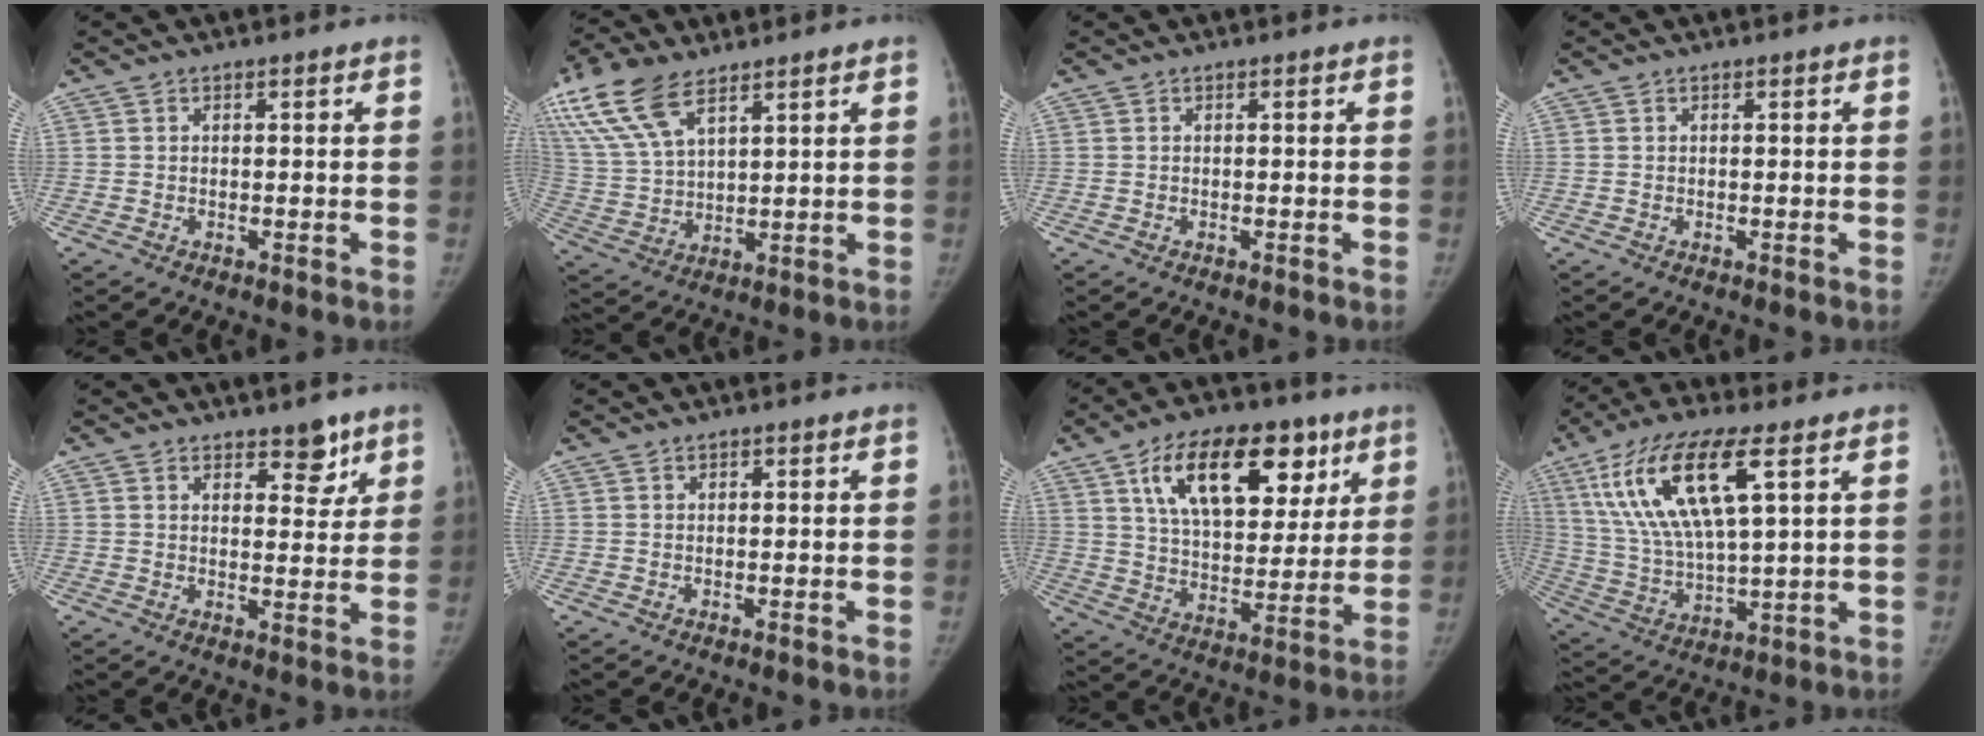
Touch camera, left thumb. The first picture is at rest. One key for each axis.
{"total": 16.9, "fx": 10.3, "fy": 7.9, "fz": 10.7, "tx": -0.241, "ty": -0.010, "tz": 0.208}
{"total": 0.0}
{"total": 0.0}
{"total": 5.1, "fx": 3.6, "fy": 2.5, "fz": 2.7, "tx": 0.001, "ty": -0.030, "tz": 0.050}
{"total": 0.0}
{"total": 20.7, "fx": 9.8, "fy": 11.4, "fz": 14.2, "tx": -0.175, "ty": -0.028, "tz": 0.165}
{"total": 18.2, "fx": 7.4, "fy": 5.6, "fz": 15.6, "tx": -0.310, "ty": -0.020, "tz": 0.144}